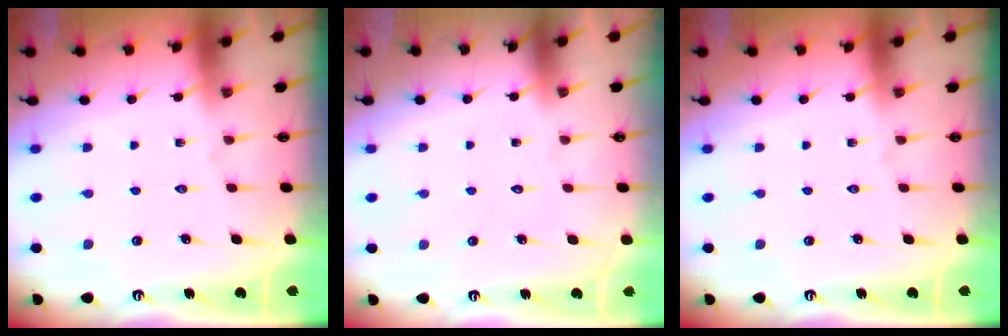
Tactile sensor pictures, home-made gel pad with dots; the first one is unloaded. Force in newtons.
{"total": 1.6, "press": 1.6, "slide": 0.1}
{"total": 0.0}